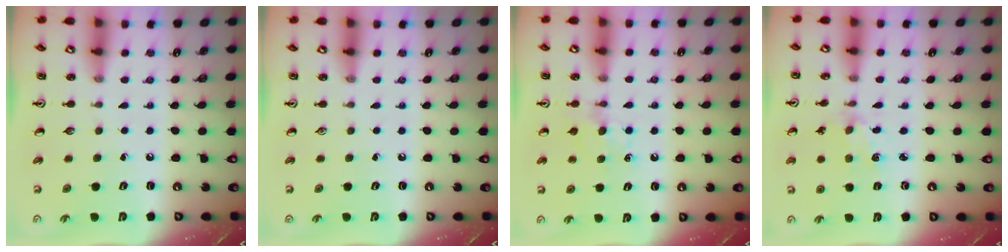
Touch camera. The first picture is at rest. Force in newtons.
{"total": 0.0}
{"total": 6.5, "press": 6.4, "slide": 0.6}
{"total": 2.1, "press": 2.1, "slide": 0.3}